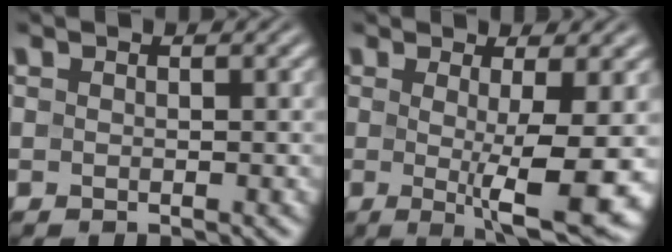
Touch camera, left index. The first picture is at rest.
{"total": 7.9, "force": [-0.8, 1.4, 7.8], "torque": [-0.112, -0.018, -0.008]}